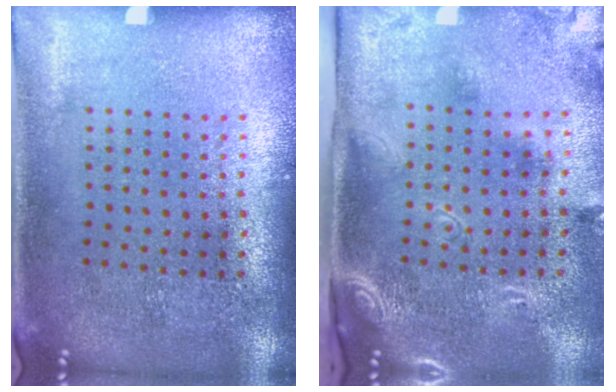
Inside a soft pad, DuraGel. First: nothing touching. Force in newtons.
{"total": 2.6, "press": 1.7, "slide": 2.0}